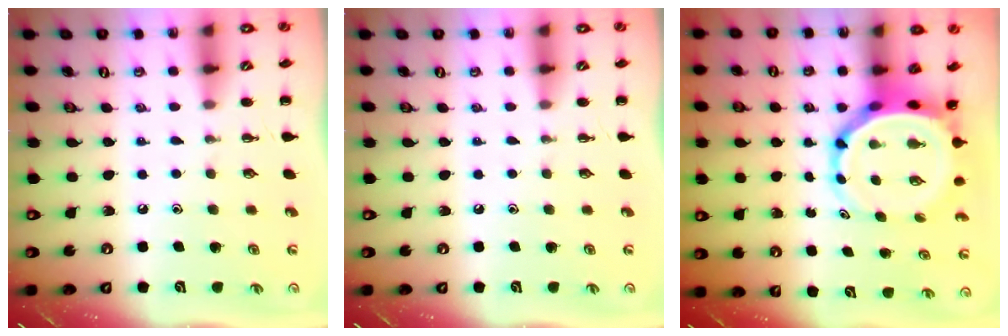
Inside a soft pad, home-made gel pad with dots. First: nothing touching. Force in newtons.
{"total": 0.0}
{"total": 7.0, "press": 6.7, "slide": 2.1}